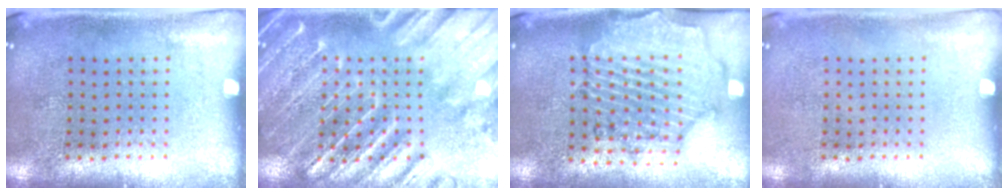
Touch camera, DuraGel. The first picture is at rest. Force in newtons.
{"total": 3.6, "press": 3.6, "slide": 0.7}
{"total": 1.6, "press": 1.6, "slide": 0.4}
{"total": 0.0}